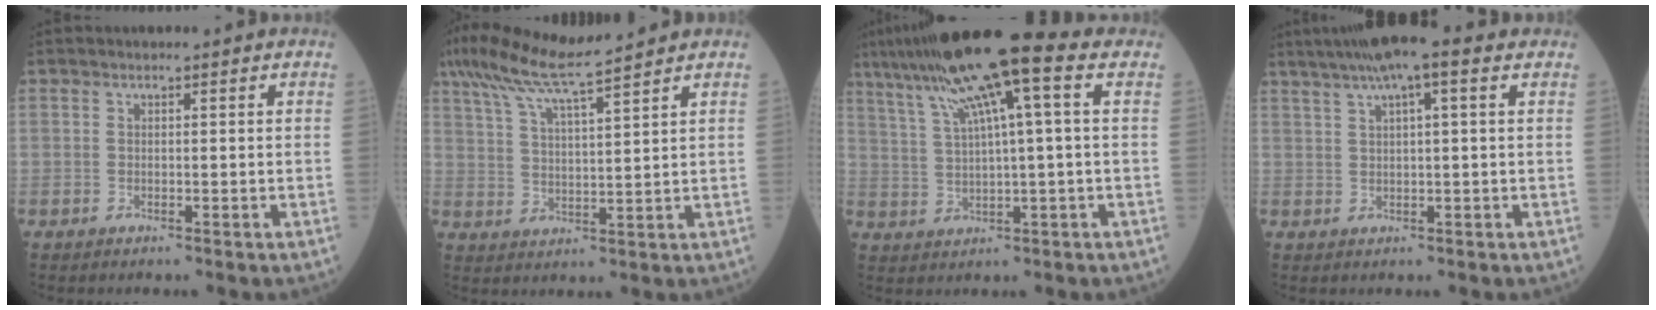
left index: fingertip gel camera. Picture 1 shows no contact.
{"total": 10.2, "force": [8.9, -1.1, 4.8], "torque": [-0.096, 0.019, 0.161]}
{"total": 13.3, "force": [6.8, 0.2, 11.4], "torque": [-0.209, 0.033, 0.115]}
{"total": 8.6, "force": [5.4, 0.9, 6.6], "torque": [-0.111, 0.038, 0.082]}